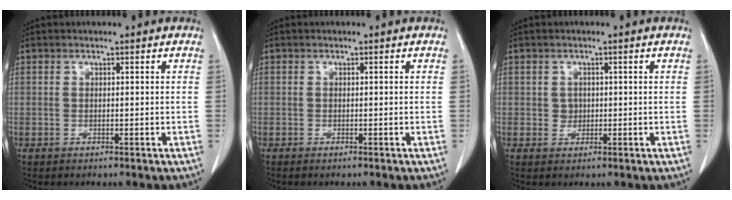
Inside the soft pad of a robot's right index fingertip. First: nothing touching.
{"total": 0.5, "force": [-0.5, 0.0, 0.3], "torque": [-0.008, -0.002, -0.008]}
{"total": 1.4, "force": [0.1, 1.4, 0.5], "torque": [-0.007, 0.002, 0.004]}